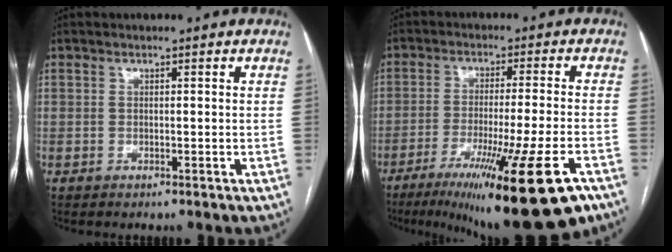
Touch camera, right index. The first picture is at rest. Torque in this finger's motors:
{"motor_torque": [1.80, -0.34, 1.05, 0.21]}